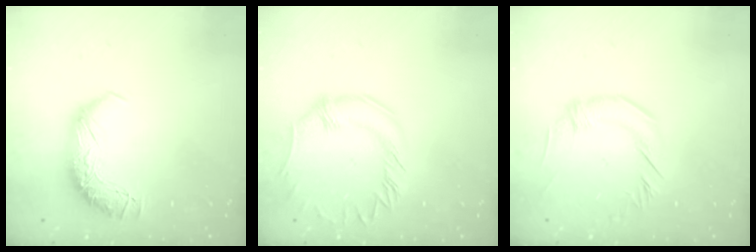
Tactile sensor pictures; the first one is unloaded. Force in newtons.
{"total": 1.5, "press": 1.3, "slide": 0.6}
{"total": 2.3, "press": 1.9, "slide": 1.4}